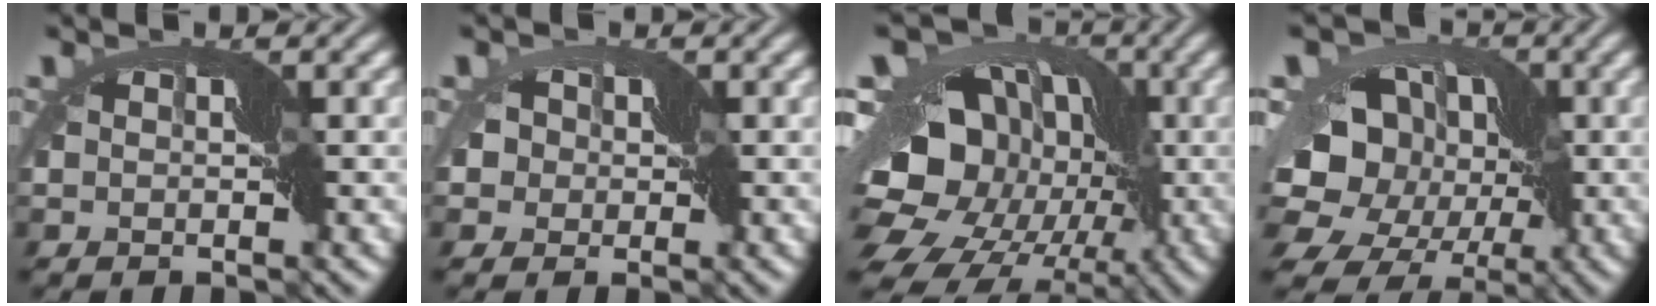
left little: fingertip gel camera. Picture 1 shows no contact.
{"total": 4.0, "force": [-0.6, 3.7, 1.4], "torque": [-0.003, 0.027, -0.034]}
{"total": 19.1, "force": [-3.0, 16.0, 10.0], "torque": [-0.176, 0.024, -0.085]}
{"total": 13.4, "force": [-1.3, 11.0, 7.5], "torque": [-0.121, -0.004, -0.046]}